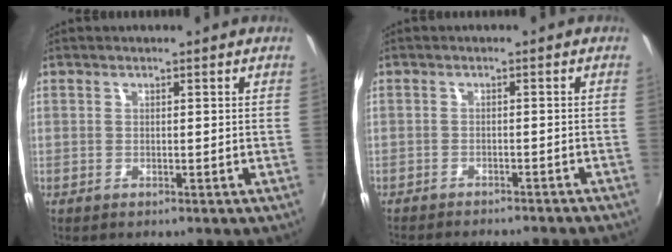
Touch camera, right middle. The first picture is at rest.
{"total": 9.5, "force": [-8.6, 1.2, 3.9], "torque": [-0.087, -0.017, -0.122]}